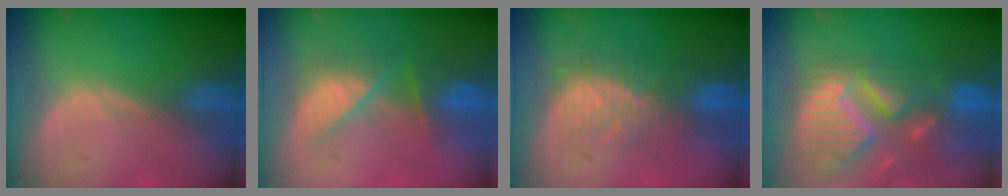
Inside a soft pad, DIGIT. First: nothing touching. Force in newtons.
{"total": 7.2, "press": 7.0, "slide": 1.6}
{"total": 8.1, "press": 7.9, "slide": 1.7}
{"total": 13.7, "press": 11.6, "slide": 7.4}